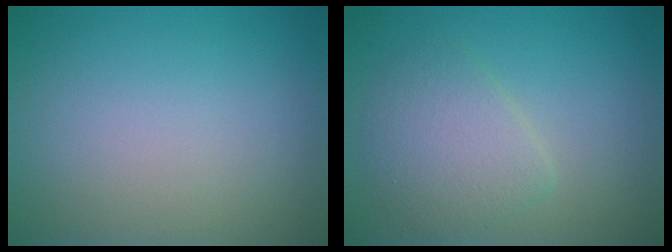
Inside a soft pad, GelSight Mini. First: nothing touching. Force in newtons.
{"total": 3.3, "press": 3.3, "slide": 0.1}